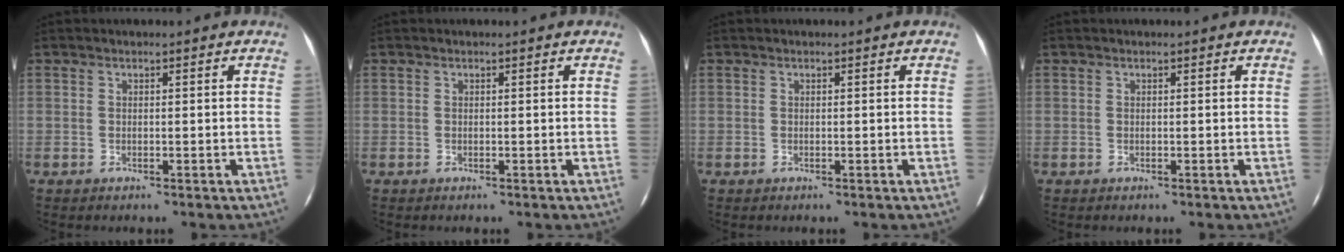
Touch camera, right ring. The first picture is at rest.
{"total": 0.0}
{"total": 0.0}
{"total": 0.0}